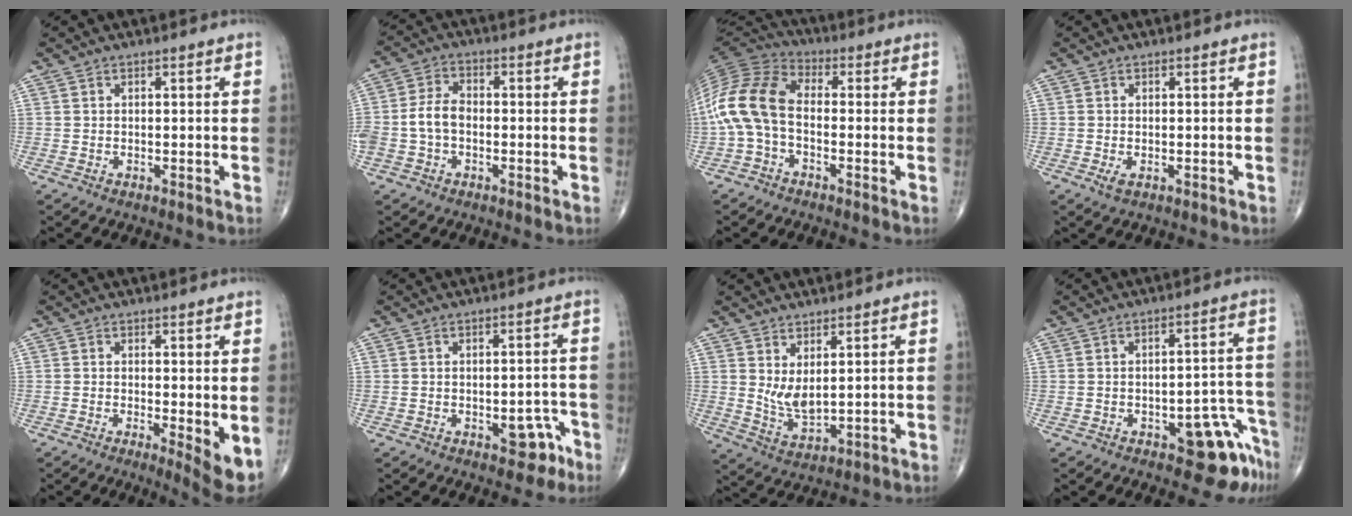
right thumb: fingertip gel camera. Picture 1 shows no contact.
{"total": 6.5, "force": [-1.2, 4.4, 4.6], "torque": [-0.096, 0.023, -0.028]}
{"total": 13.1, "force": [-1.8, 8.0, 10.3], "torque": [-0.215, 0.037, -0.046]}
{"total": 1.4, "force": [-0.5, 0.7, 1.1], "torque": [-0.025, -0.004, -0.006]}
{"total": 5.2, "force": [-0.4, 1.3, 5.0], "torque": [-0.075, -0.015, -0.009]}
{"total": 4.9, "force": [-2.5, 2.7, 3.2], "torque": [-0.017, 0.023, -0.027]}
{"total": 5.6, "force": [2.0, 2.3, 4.7], "torque": [-0.087, -0.031, 0.049]}
{"total": 9.4, "force": [-5.6, 3.9, 6.5], "torque": [-0.041, 0.044, -0.066]}